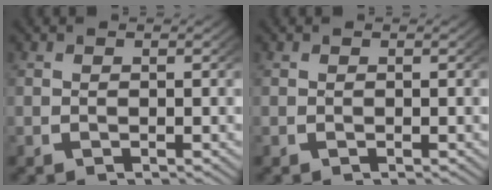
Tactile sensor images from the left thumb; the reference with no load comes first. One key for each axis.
{"total": 0.0}